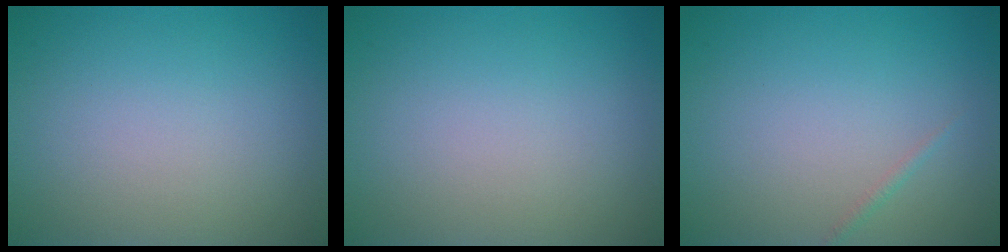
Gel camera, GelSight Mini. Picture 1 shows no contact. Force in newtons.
{"total": 0.0}
{"total": 0.6, "press": 0.6, "slide": 0.0}